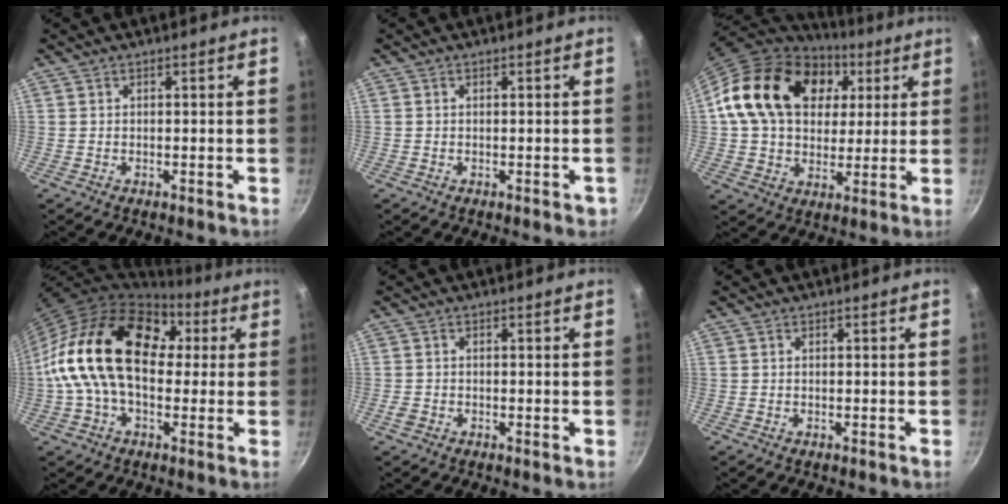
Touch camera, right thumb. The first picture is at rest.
{"total": 1.1, "force": [-0.3, 0.7, 0.8], "torque": [-0.005, 0.002, -0.004]}
{"total": 23.1, "force": [6.1, 17.0, 14.4], "torque": [-0.234, 0.015, 0.100]}
{"total": 22.5, "force": [3.0, 14.8, 16.6], "torque": [-0.264, 0.037, 0.034]}
{"total": 1.5, "force": [-0.5, 1.1, 0.9], "torque": [-0.016, 0.002, -0.012]}
{"total": 0.0}